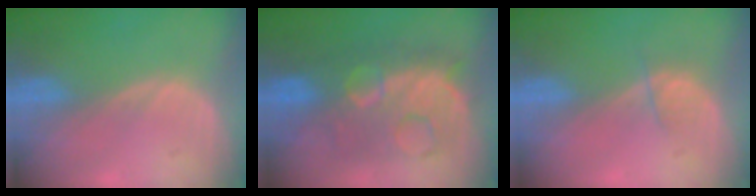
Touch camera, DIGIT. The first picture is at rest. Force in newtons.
{"total": 10.8, "press": 10.8, "slide": 1.0}
{"total": 1.9, "press": 1.7, "slide": 0.8}